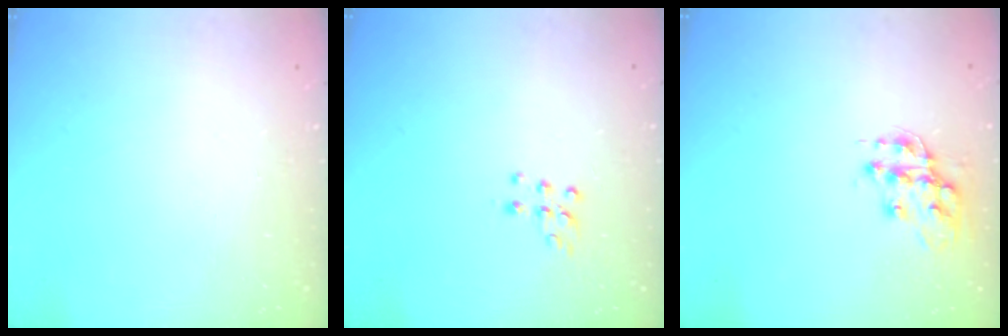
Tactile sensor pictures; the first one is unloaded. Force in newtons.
{"total": 6.9, "press": 6.8, "slide": 0.6}
{"total": 14.0, "press": 14.0, "slide": 0.7}